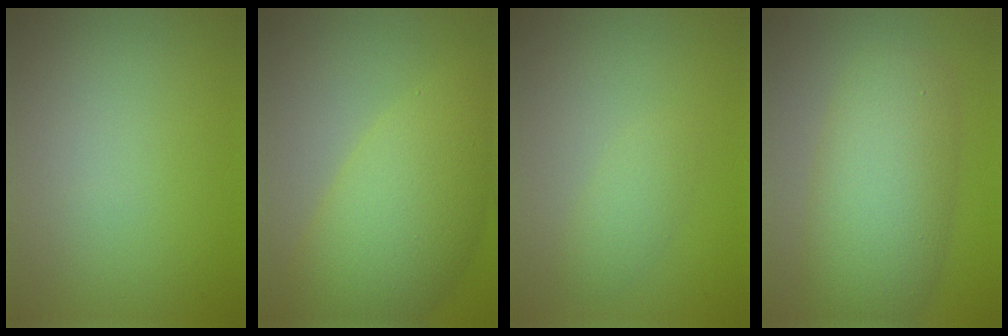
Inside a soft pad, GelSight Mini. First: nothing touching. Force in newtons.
{"total": 8.4, "press": 8.4, "slide": 0.3}
{"total": 1.6, "press": 1.6, "slide": 0.1}
{"total": 7.5, "press": 7.5, "slide": 0.3}